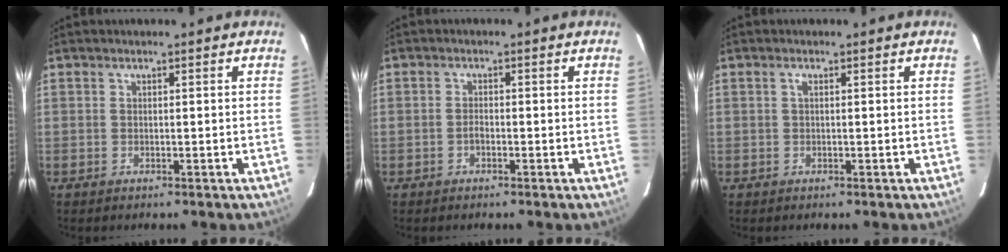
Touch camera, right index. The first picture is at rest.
{"total": 1.1, "force": [-0.6, 0.5, 0.7], "torque": [-0.014, 0.003, -0.012]}
{"total": 0.7, "force": [0.2, 0.1, 0.6], "torque": [-0.014, 0.003, 0.001]}